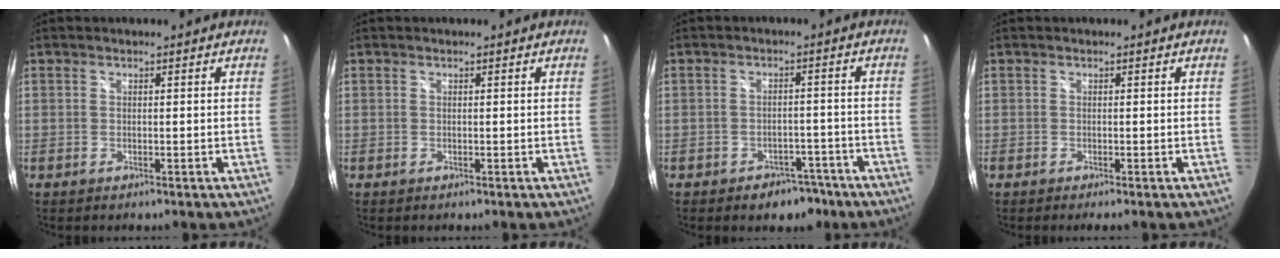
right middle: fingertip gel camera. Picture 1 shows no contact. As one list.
[{"total": 0.0}, {"total": 5.8, "force": [-4.0, 3.7, 1.8], "torque": [-0.035, 0.016, -0.041]}, {"total": 0.6, "force": [-0.5, -0.1, 0.3], "torque": [-0.004, -0.001, -0.010]}]